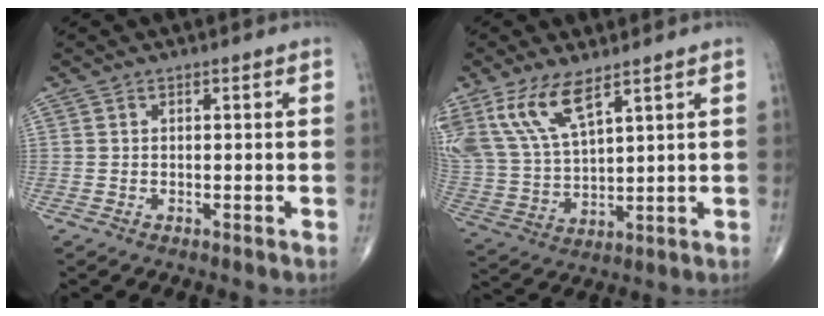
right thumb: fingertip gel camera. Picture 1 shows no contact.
{"total": 12.6, "force": [7.7, 4.7, 8.8], "torque": [-0.185, -0.023, 0.168]}